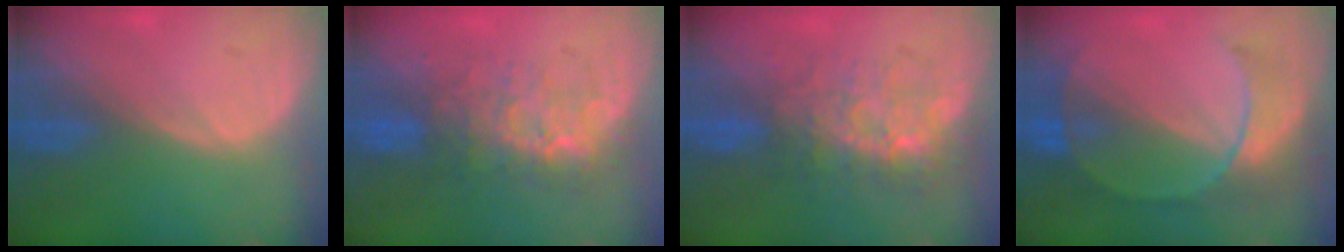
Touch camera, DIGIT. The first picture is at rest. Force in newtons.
{"total": 8.1, "press": 7.8, "slide": 2.3}
{"total": 8.4, "press": 7.5, "slide": 4.0}
{"total": 7.3, "press": 7.3, "slide": 0.2}